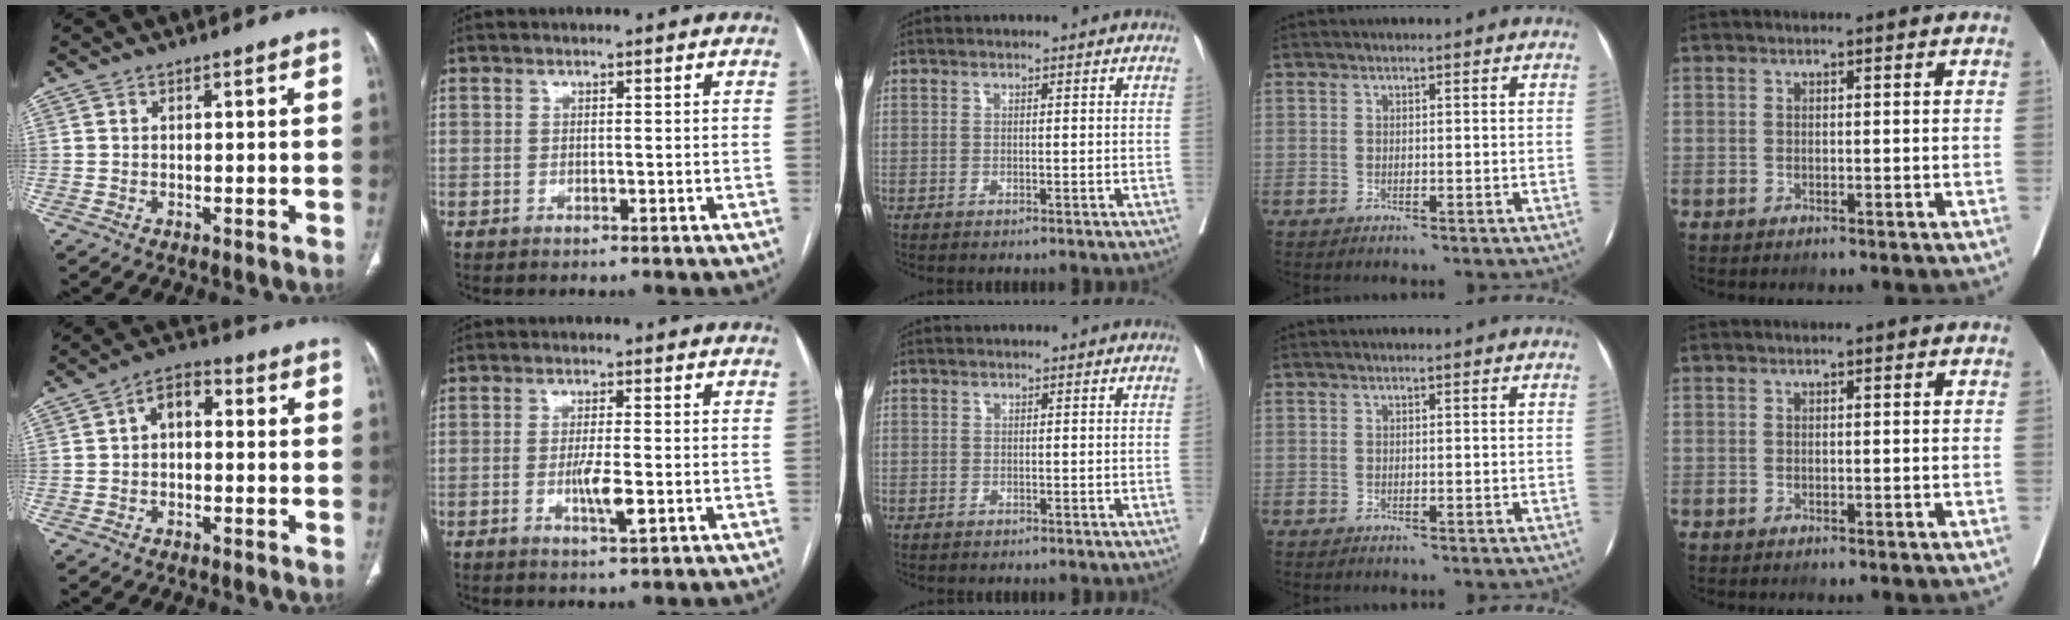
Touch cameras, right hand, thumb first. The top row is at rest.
{"thumb": {"total": 5.3, "force": [0.3, 3.3, 4.1], "torque": [-0.054, 0.021, -0.008]}, "index": {"total": 4.4, "force": [-1.1, 0.6, 4.2], "torque": [-0.082, -0.007, -0.017]}}